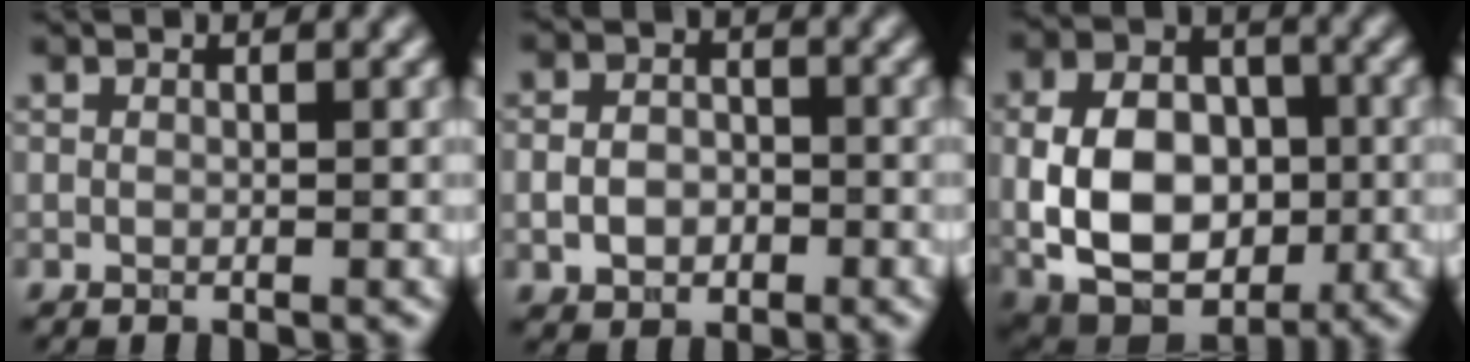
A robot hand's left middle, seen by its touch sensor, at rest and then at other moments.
{"total": 3.2, "force": [-0.9, 2.4, 1.9], "torque": [-0.034, -0.002, -0.018]}
{"total": 10.6, "force": [-0.9, 7.1, 7.8], "torque": [-0.152, -0.002, -0.017]}